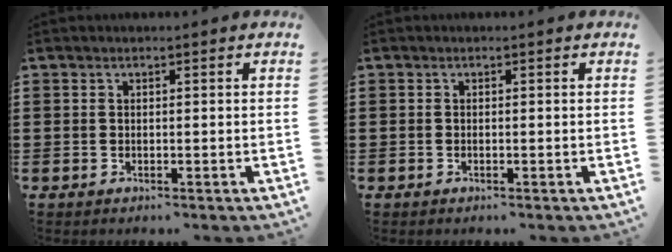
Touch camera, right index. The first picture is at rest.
{"total": 0.0}